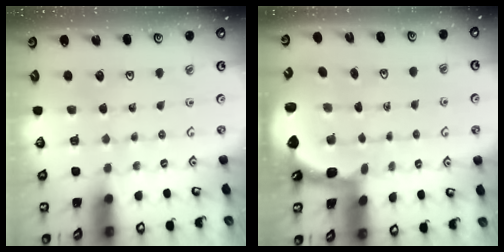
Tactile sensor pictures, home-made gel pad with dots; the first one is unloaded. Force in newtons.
{"total": 2.4, "press": 1.7, "slide": 1.7}